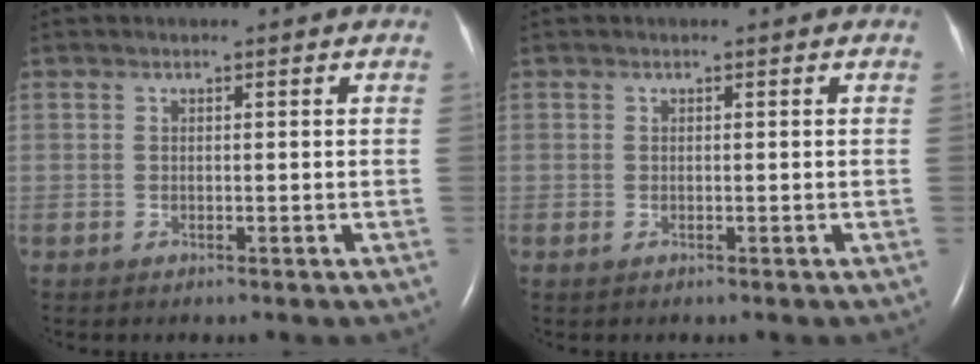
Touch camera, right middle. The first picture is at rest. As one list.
[{"total": 0.0}]